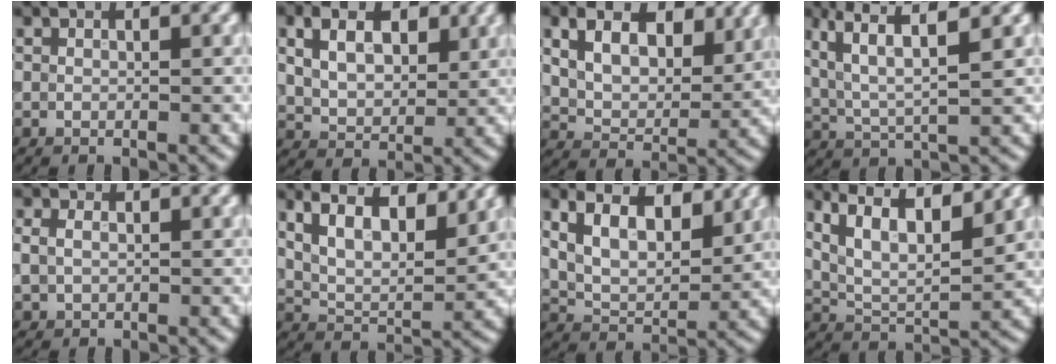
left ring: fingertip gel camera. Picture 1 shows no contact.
{"total": 6.1, "force": [2.0, 4.0, 4.2], "torque": [-0.079, 0.004, 0.033]}
{"total": 7.9, "force": [3.4, 4.9, 5.1], "torque": [-0.098, 0.001, 0.054]}
{"total": 5.7, "force": [2.6, 1.5, 4.8], "torque": [-0.101, 0.005, 0.054]}
{"total": 2.5, "force": [0.5, 2.0, 1.4], "torque": [-0.036, 0.010, 0.010]}
{"total": 7.8, "force": [4.5, 3.0, 5.6], "torque": [-0.101, 0.013, 0.074]}
{"total": 6.9, "force": [3.0, 3.8, 4.9], "torque": [-0.093, -0.002, 0.050]}
{"total": 8.3, "force": [5.0, 2.6, 6.1], "torque": [-0.116, 0.013, 0.077]}